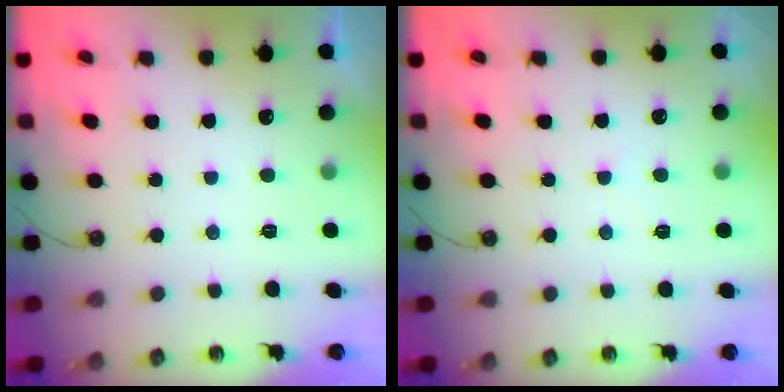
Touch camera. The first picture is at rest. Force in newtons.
{"total": 2.9, "press": 2.9, "slide": 0.4}